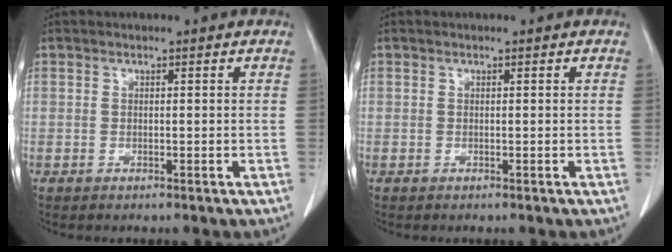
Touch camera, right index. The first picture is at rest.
{"total": 0.0}